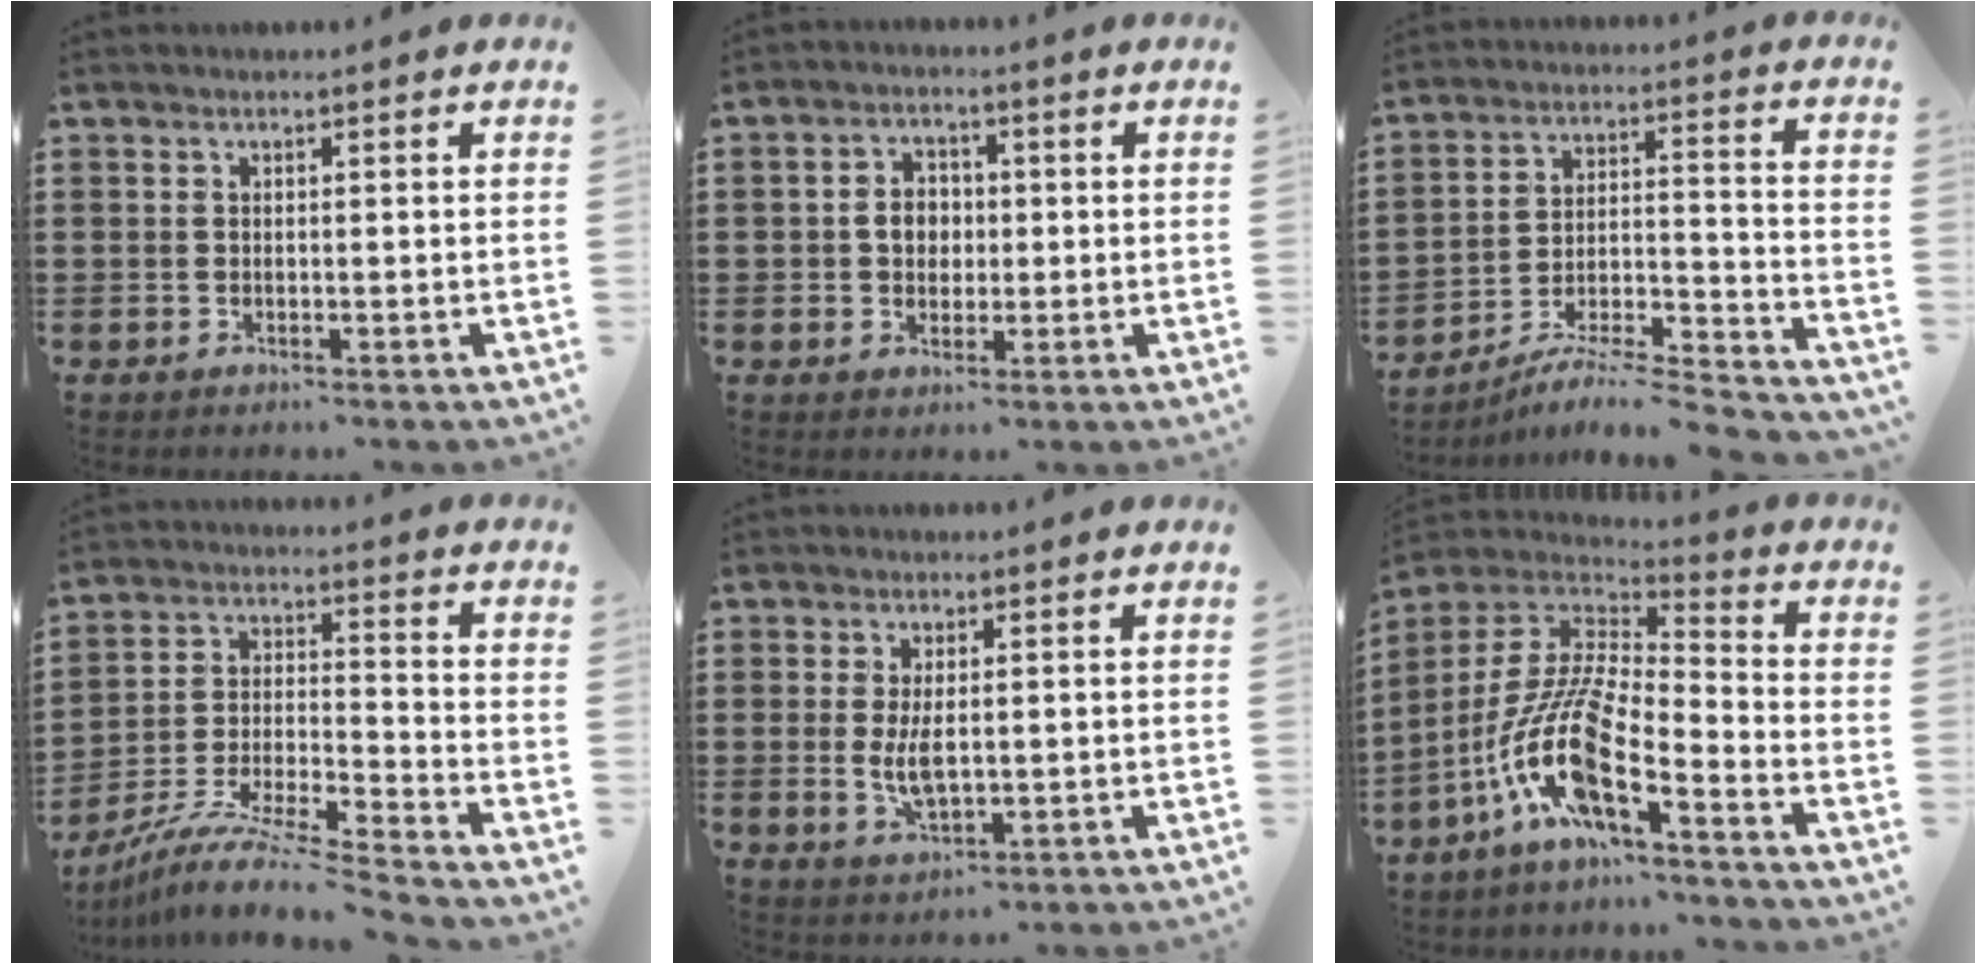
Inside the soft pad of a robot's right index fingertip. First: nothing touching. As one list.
[{"total": 4.0, "force": [-0.1, 3.3, 2.3], "torque": [-0.053, 0.013, -0.006]}, {"total": 6.1, "force": [-5.8, -0.1, 2.0], "torque": [-0.026, -0.009, -0.115]}, {"total": 9.4, "force": [-8.6, -0.6, 3.5], "torque": [-0.069, -0.007, -0.176]}, {"total": 4.9, "force": [0.1, 2.1, 4.5], "torque": [-0.100, -0.004, 0.000]}, {"total": 12.9, "force": [-7.0, 2.7, 10.4], "torque": [-0.246, -0.021, -0.150]}]